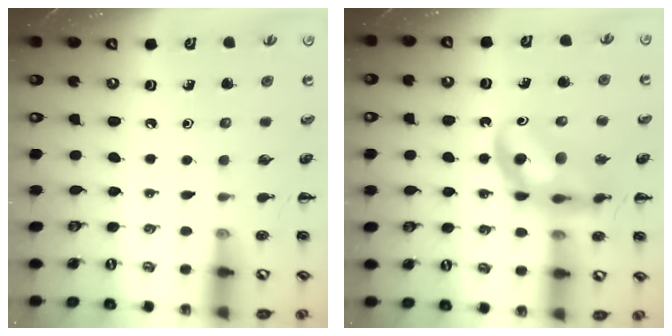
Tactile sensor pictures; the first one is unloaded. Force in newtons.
{"total": 11.2, "press": 10.8, "slide": 3.0}